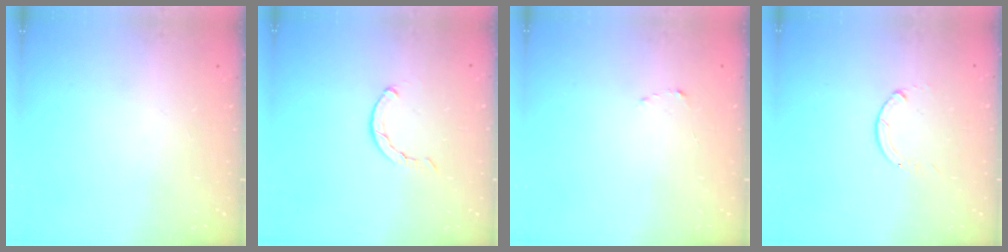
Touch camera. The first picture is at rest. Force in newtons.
{"total": 0.5, "press": 0.5, "slide": 0.2}
{"total": 1.5, "press": 1.5, "slide": 0.2}
{"total": 0.0}